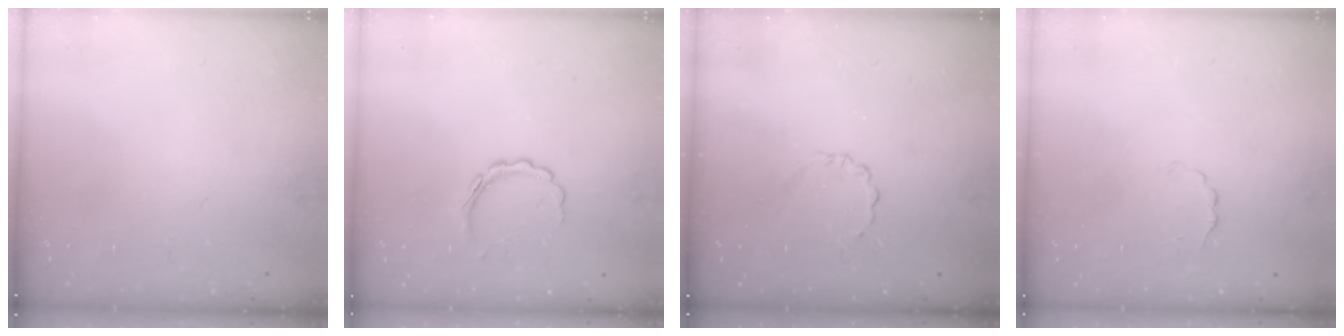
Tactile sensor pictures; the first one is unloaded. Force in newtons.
{"total": 6.1, "press": 6.0, "slide": 0.9}
{"total": 3.1, "press": 2.9, "slide": 1.1}
{"total": 2.0, "press": 1.9, "slide": 0.6}